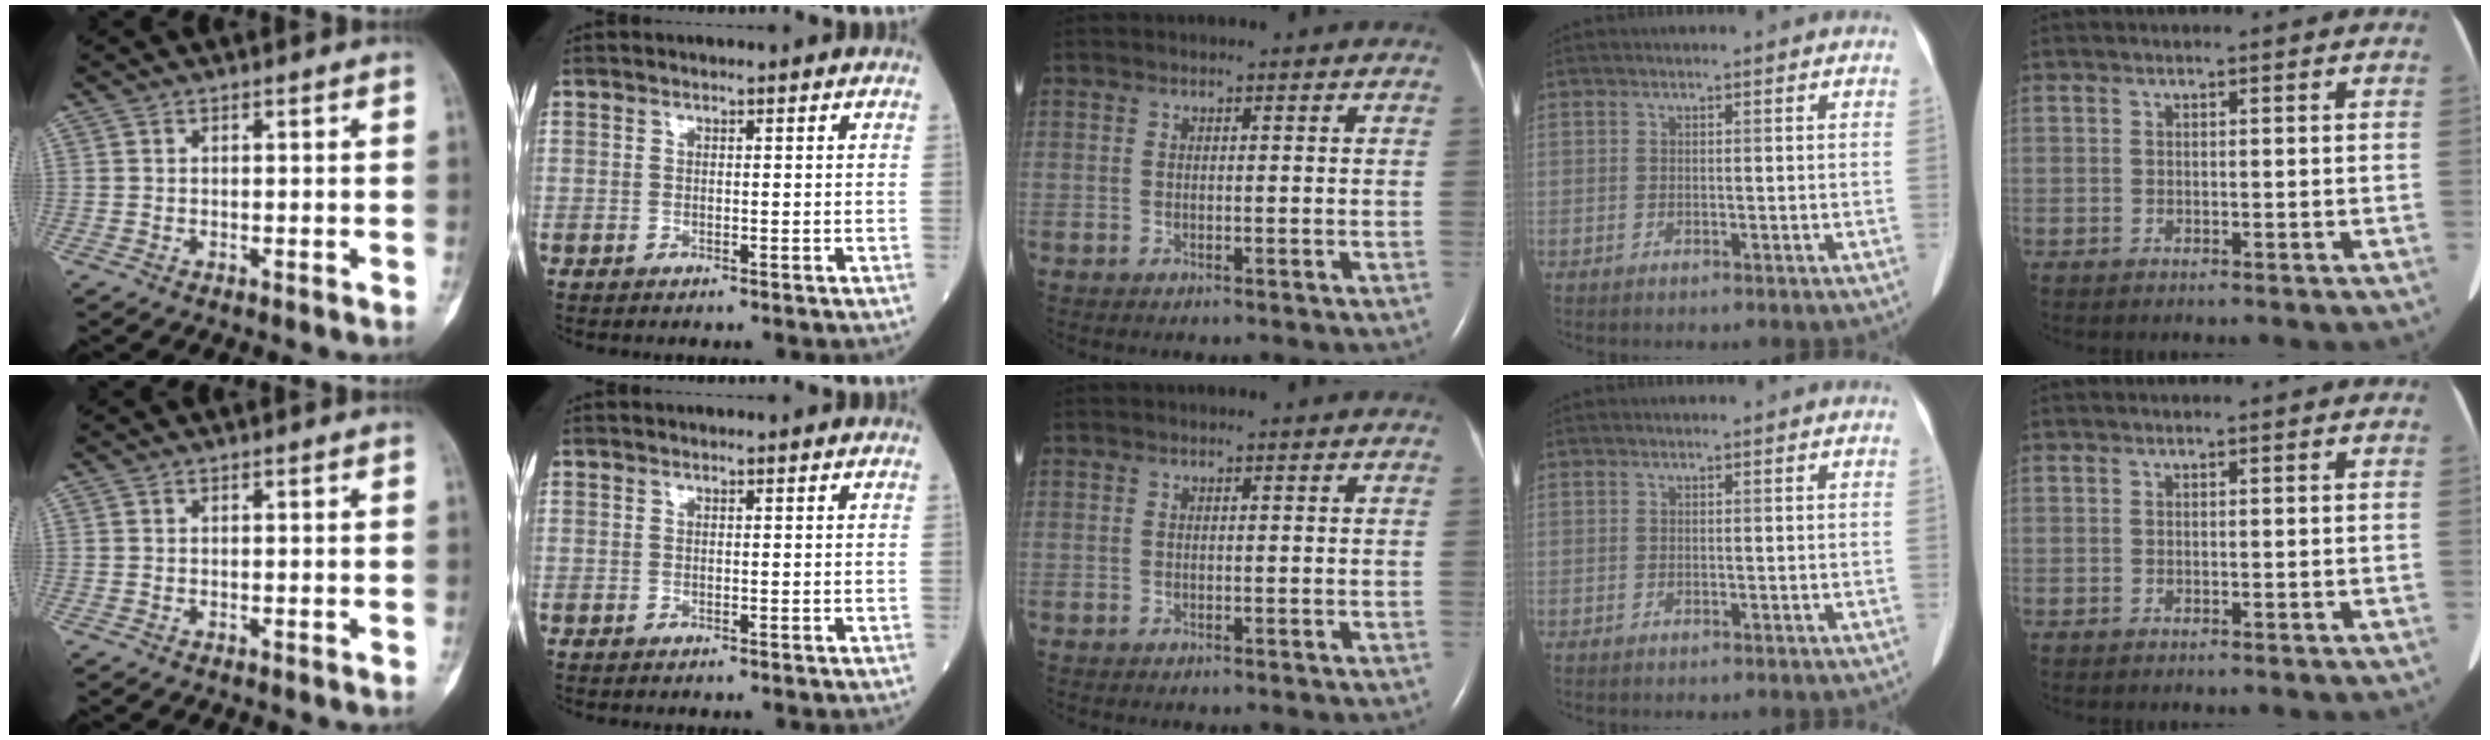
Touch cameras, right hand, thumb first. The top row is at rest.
{}